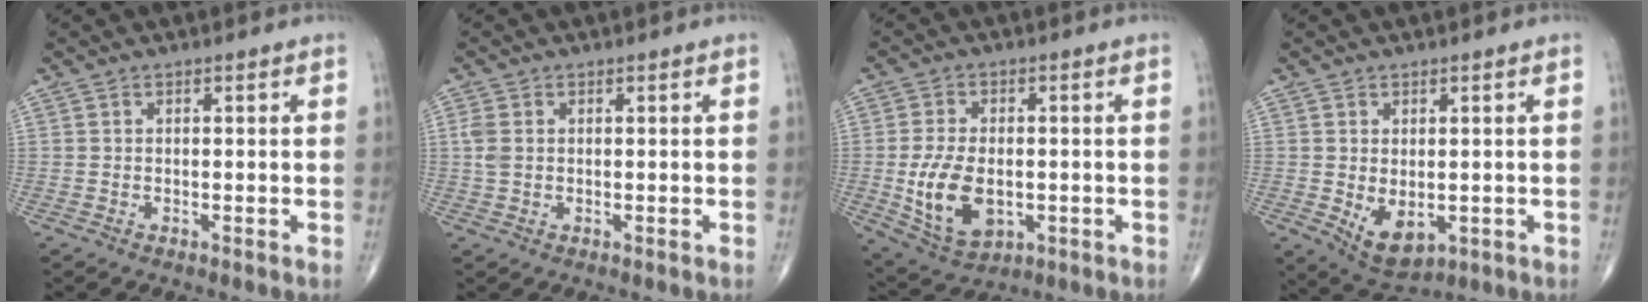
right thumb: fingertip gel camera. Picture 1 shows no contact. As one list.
[{"total": 2.6, "force": [0.3, 1.8, 1.9], "torque": [-0.056, 0.003, 0.006]}, {"total": 11.7, "force": [-1.7, 7.1, 9.2], "torque": [-0.166, -0.007, -0.017]}, {"total": 6.8, "force": [-1.0, 4.1, 5.4], "torque": [-0.076, -0.011, 0.002]}]